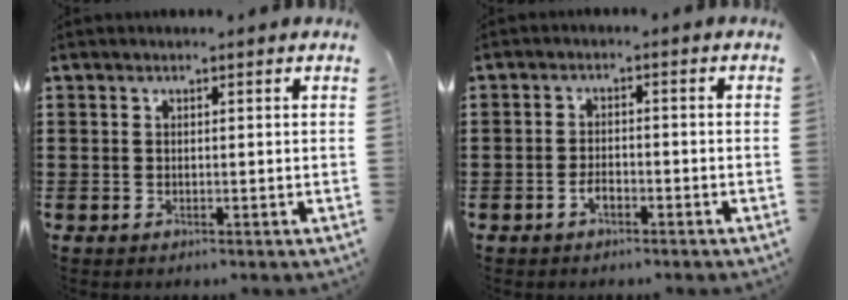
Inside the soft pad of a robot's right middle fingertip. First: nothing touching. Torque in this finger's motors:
{"motor_torque": [0.58, 0.43, 0.18, 0.05]}